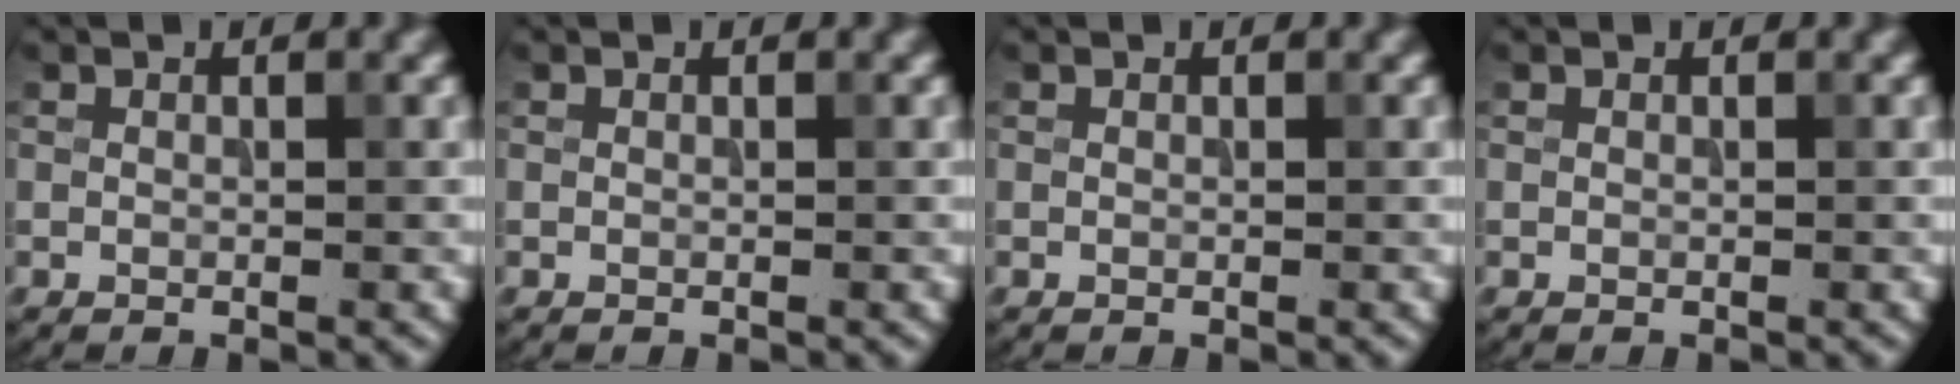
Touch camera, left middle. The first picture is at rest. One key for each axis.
{"total": 0.0}
{"total": 0.0}
{"total": 0.0}